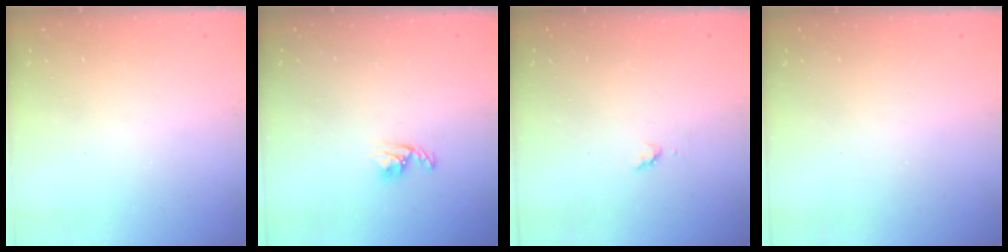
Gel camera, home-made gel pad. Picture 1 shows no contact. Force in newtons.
{"total": 4.3, "press": 4.2, "slide": 0.8}
{"total": 3.5, "press": 3.4, "slide": 0.5}
{"total": 0.0}